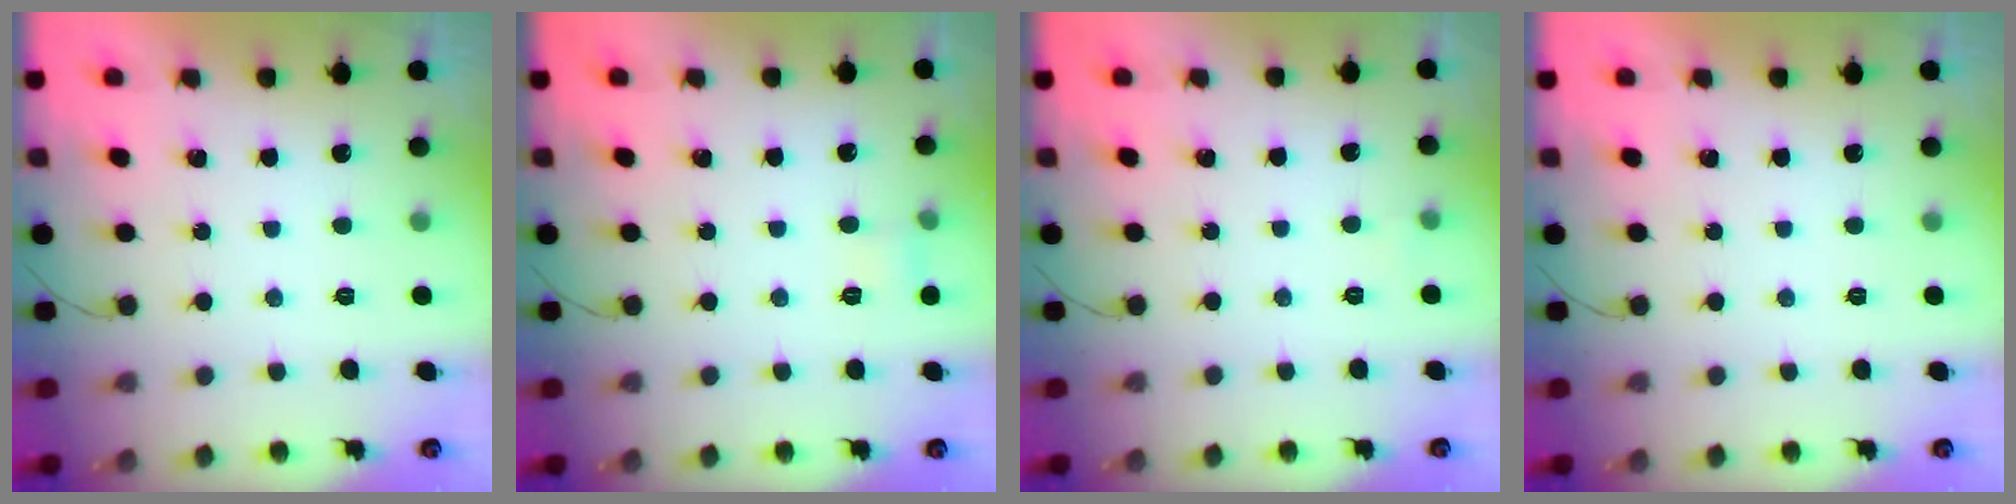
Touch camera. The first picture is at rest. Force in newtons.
{"total": 3.7, "press": 3.5, "slide": 1.2}
{"total": 2.4, "press": 2.2, "slide": 0.9}
{"total": 0.0}